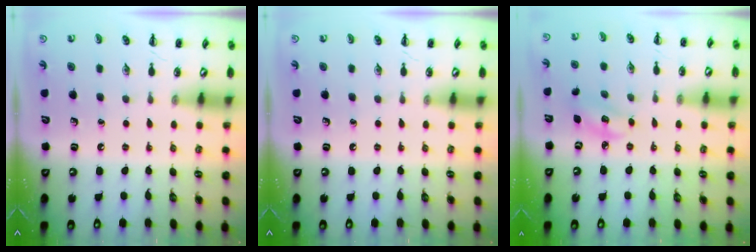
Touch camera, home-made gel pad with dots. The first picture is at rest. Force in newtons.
{"total": 0.0}
{"total": 4.5, "press": 4.5, "slide": 0.7}